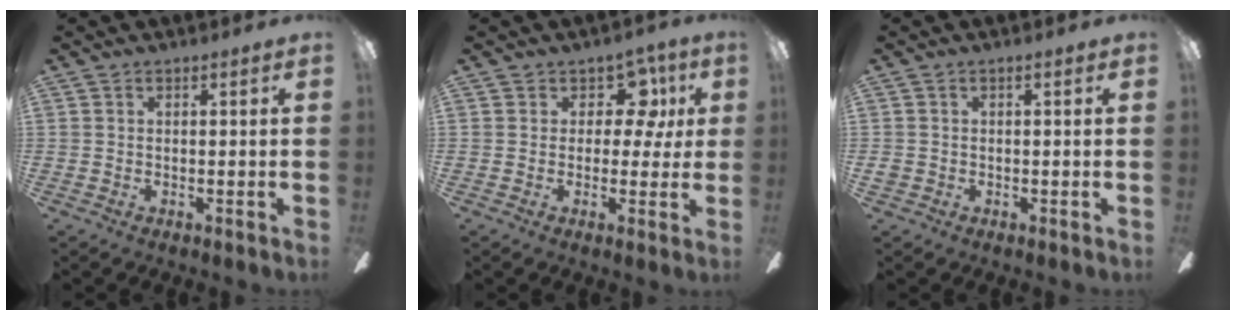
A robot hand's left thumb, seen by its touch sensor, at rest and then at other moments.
{"total": 8.7, "force": [3.4, 6.2, 4.9], "torque": [-0.073, -0.007, 0.062]}
{"total": 1.3, "force": [-0.4, 1.0, 0.7], "torque": [-0.011, 0.003, -0.008]}